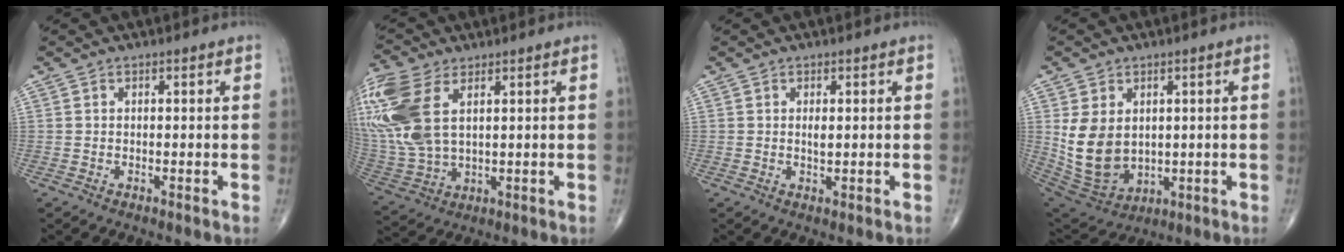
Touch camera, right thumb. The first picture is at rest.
{"total": 19.3, "force": [6.4, 10.8, 14.6], "torque": [-0.369, -0.004, 0.129]}
{"total": 1.5, "force": [0.2, 0.5, 1.4], "torque": [-0.024, -0.004, 0.005]}
{"total": 11.8, "force": [1.4, 8.6, 8.0], "torque": [-0.136, -0.015, 0.053]}